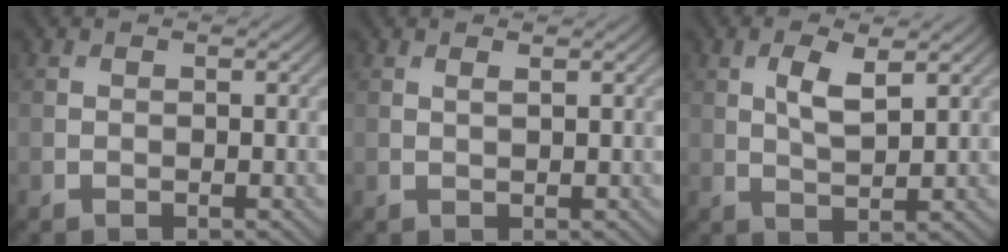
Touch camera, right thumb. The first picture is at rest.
{"total": 0.7, "force": [0.5, 0.0, 0.6], "torque": [-0.012, 0.002, 0.008]}
{"total": 4.2, "force": [1.6, 1.5, 3.6], "torque": [-0.080, -0.003, 0.033]}